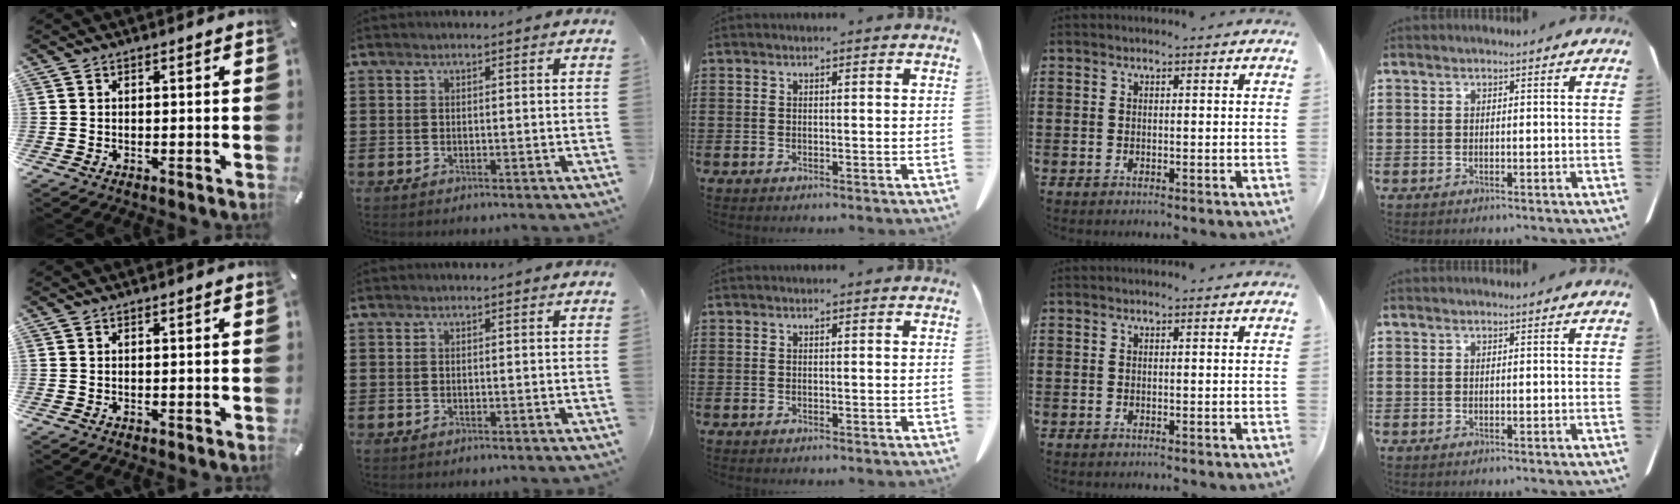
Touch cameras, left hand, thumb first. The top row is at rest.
{}